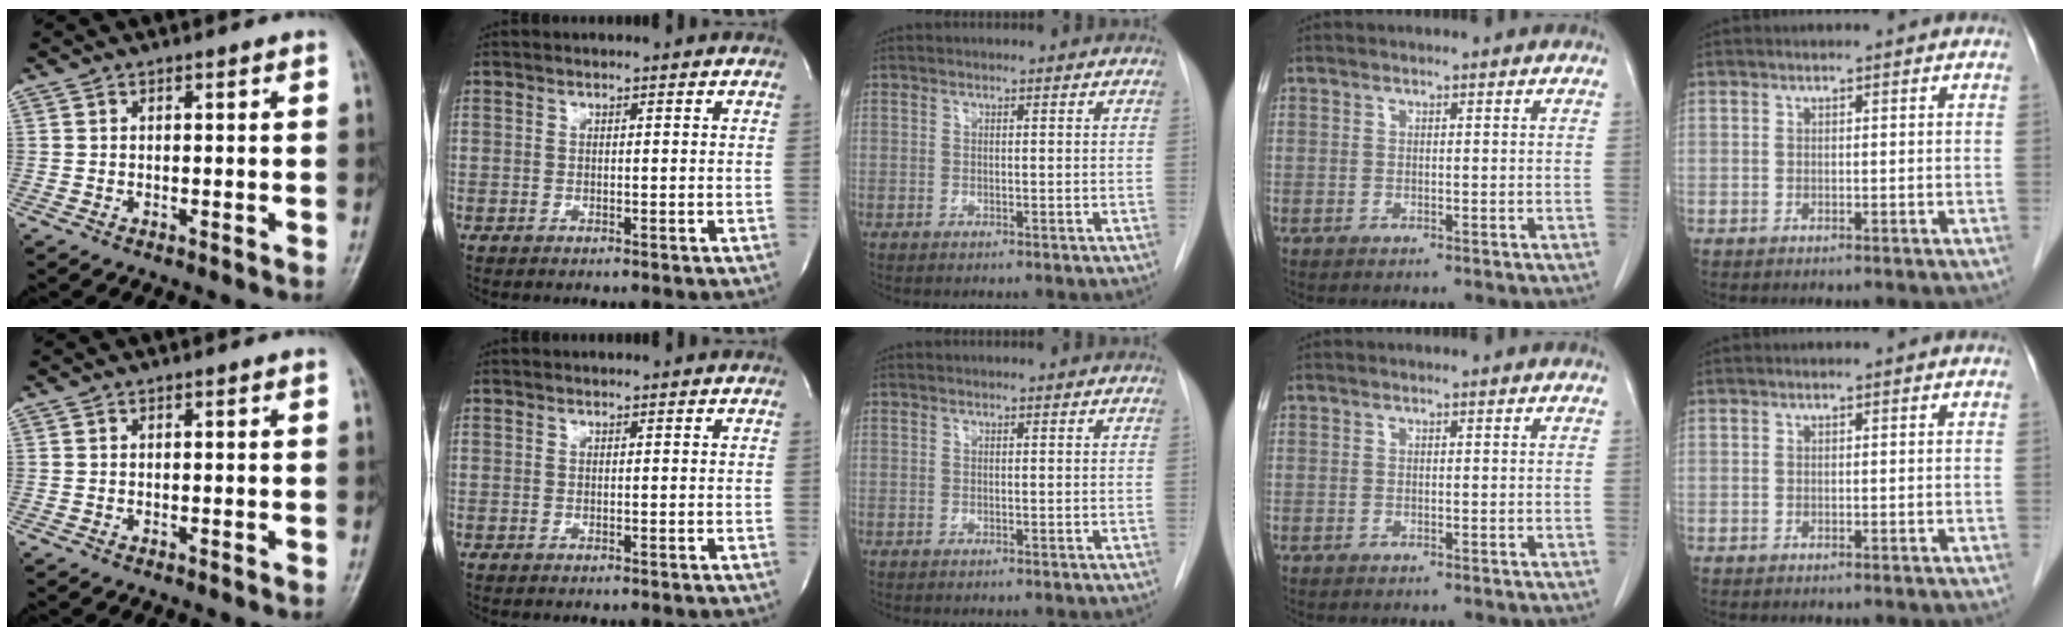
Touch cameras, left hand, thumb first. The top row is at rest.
{}